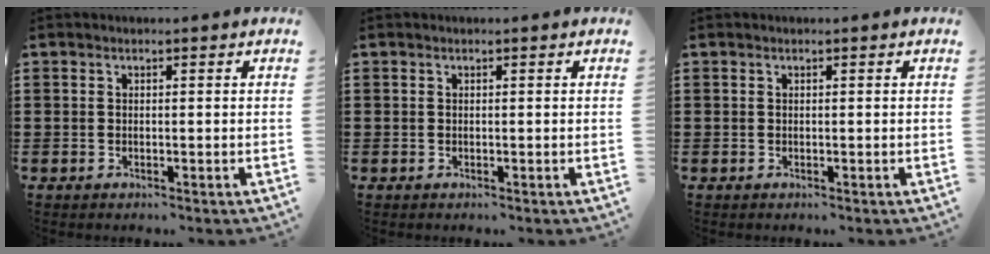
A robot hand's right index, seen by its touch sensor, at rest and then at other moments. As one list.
[{"total": 0.0}, {"total": 0.0}]